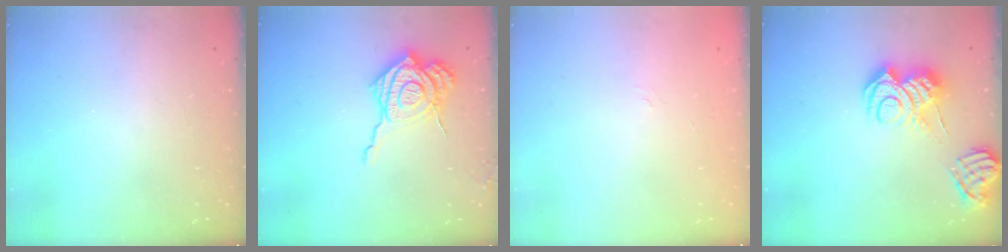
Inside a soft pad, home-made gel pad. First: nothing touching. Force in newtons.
{"total": 17.4, "press": 17.3, "slide": 1.7}
{"total": 2.2, "press": 2.0, "slide": 1.1}
{"total": 10.6, "press": 10.5, "slide": 1.0}